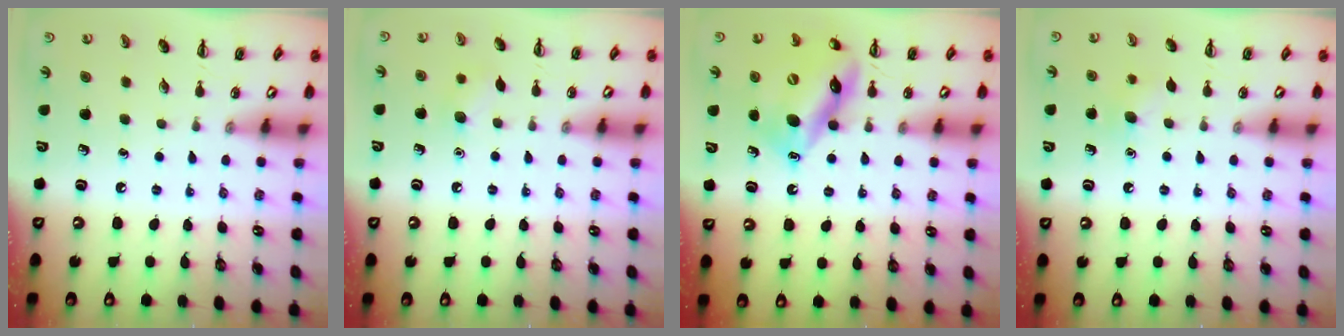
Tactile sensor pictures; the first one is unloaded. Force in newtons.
{"total": 6.8, "press": 6.5, "slide": 1.9}
{"total": 14.6, "press": 14.0, "slide": 3.9}
{"total": 6.1, "press": 5.9, "slide": 1.8}